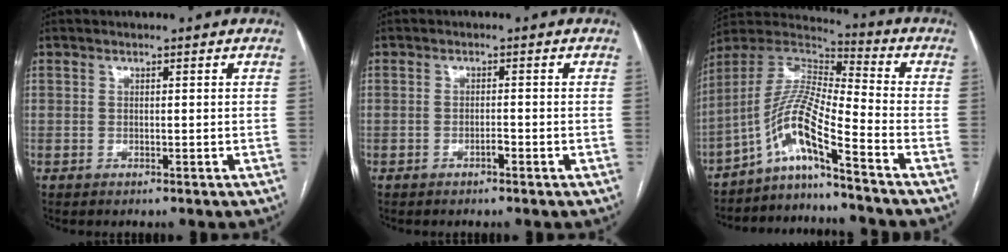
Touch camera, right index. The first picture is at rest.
{"total": 1.1, "force": [-0.7, 0.3, 0.8], "torque": [-0.014, 0.002, -0.013]}
{"total": 10.4, "force": [-6.8, -0.2, 7.9], "torque": [-0.164, 0.018, -0.133]}